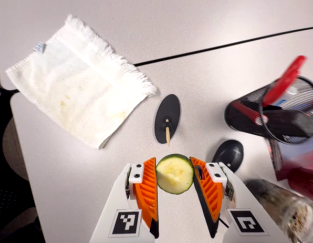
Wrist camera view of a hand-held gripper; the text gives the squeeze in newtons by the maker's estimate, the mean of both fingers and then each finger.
{"total": 8.1, "left": 7.6, "right": 8.6}